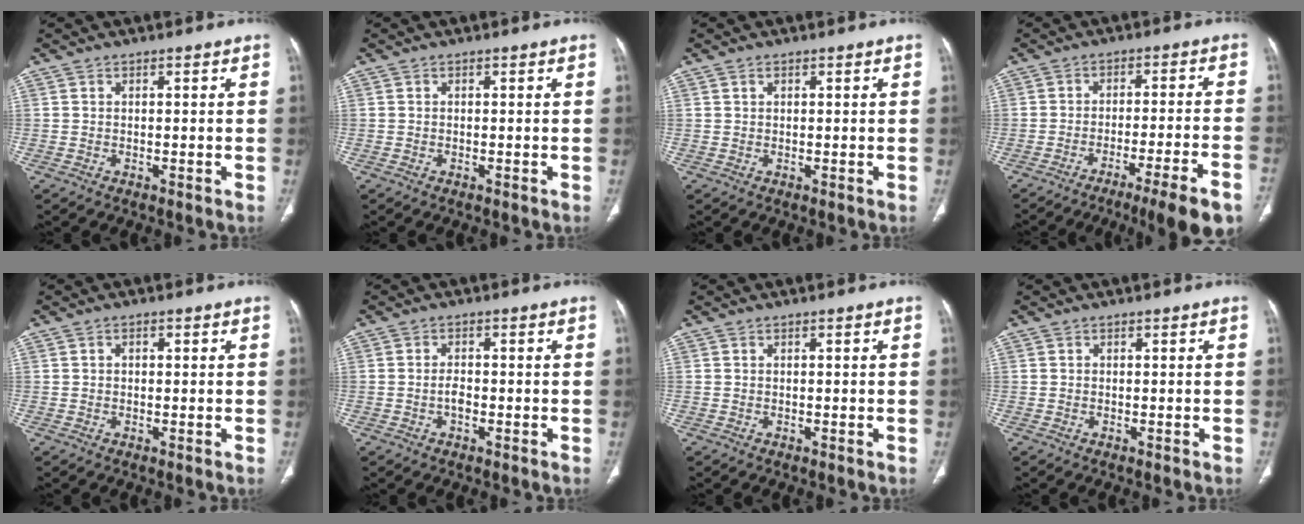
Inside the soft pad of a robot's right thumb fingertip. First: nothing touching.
{"total": 0.0}
{"total": 0.7, "force": [0.4, 0.5, 0.4], "torque": [-0.007, 0.001, 0.007]}
{"total": 14.1, "force": [-10.4, 0.2, 9.6], "torque": [-0.125, 0.039, -0.149]}
{"total": 0.9, "force": [0.2, 0.7, 0.6], "torque": [-0.006, 0.002, 0.003]}
{"total": 2.1, "force": [-0.7, 1.2, 1.6], "torque": [-0.029, 0.005, -0.014]}
{"total": 0.0}
{"total": 0.0}